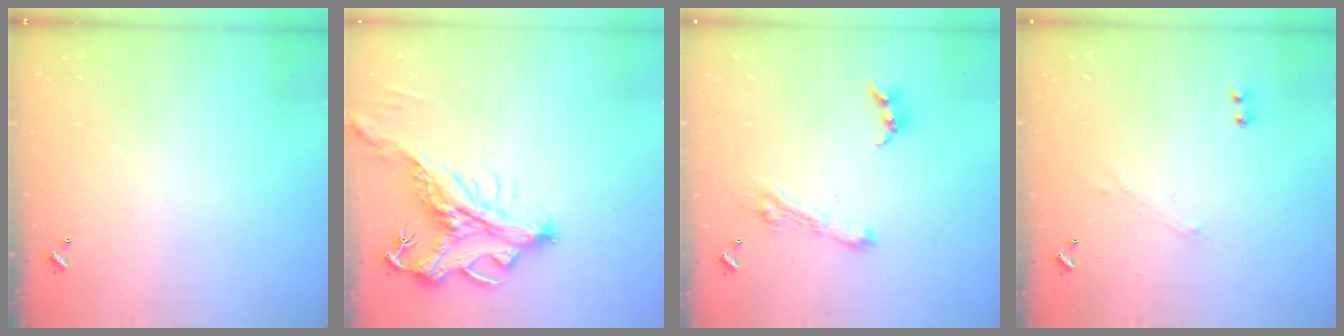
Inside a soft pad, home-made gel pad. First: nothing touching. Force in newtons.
{"total": 4.6, "press": 4.4, "slide": 1.4}
{"total": 5.0, "press": 5.0, "slide": 0.8}
{"total": 1.0, "press": 0.9, "slide": 0.5}